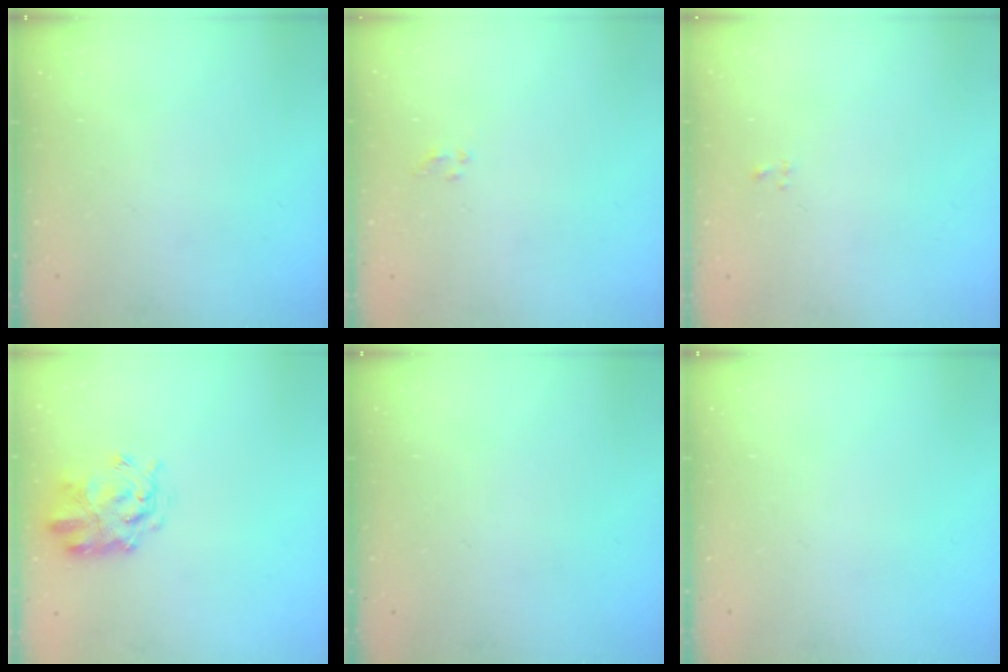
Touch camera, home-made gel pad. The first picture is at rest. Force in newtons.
{"total": 1.3, "press": 1.2, "slide": 0.5}
{"total": 0.0}
{"total": 3.7, "press": 3.6, "slide": 1.0}
{"total": 0.0}
{"total": 0.0}